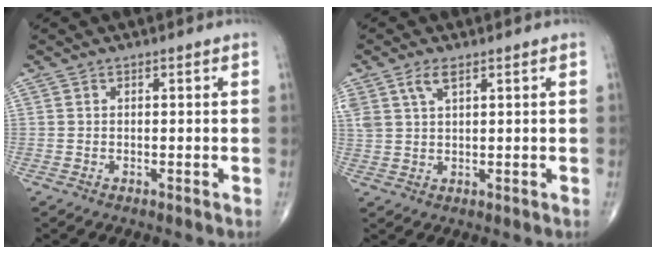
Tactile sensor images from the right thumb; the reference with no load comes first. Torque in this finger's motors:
{"motor_torque": [0.32, 0.43, 0.78, 0.53, 0.02]}